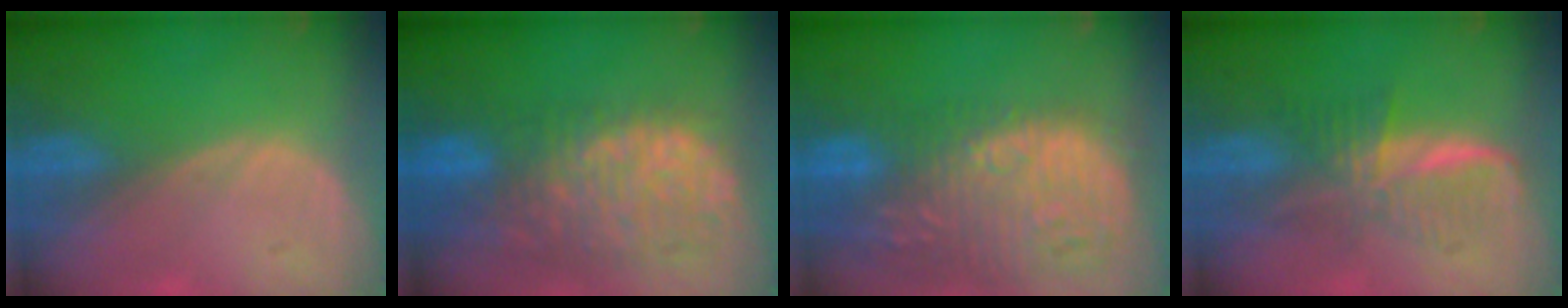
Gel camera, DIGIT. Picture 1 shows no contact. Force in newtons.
{"total": 12.6, "press": 10.3, "slide": 7.2}
{"total": 16.0, "press": 13.2, "slide": 9.1}
{"total": 6.0, "press": 5.9, "slide": 0.8}